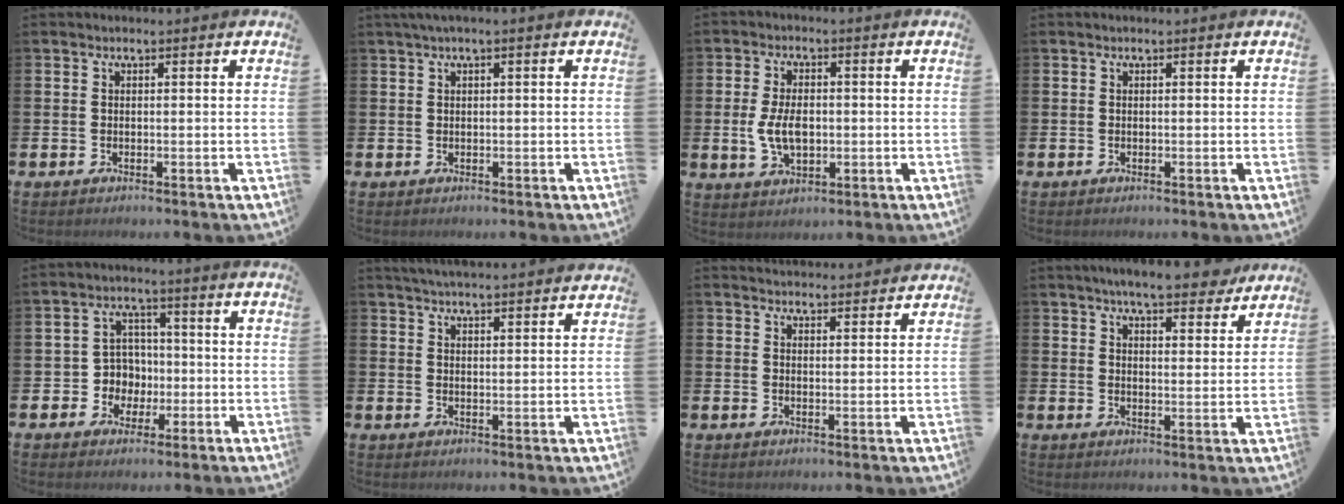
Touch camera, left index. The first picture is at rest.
{"total": 1.1, "force": [0.4, 0.0, 1.1], "torque": [-0.019, 0.002, 0.006]}
{"total": 5.5, "force": [-0.2, 3.3, 4.4], "torque": [-0.082, -0.001, -0.011]}
{"total": 0.0}
{"total": 4.9, "force": [-0.3, 4.8, 0.7], "torque": [-0.027, 0.001, -0.012]}
{"total": 4.2, "force": [4.1, -0.4, 0.2], "torque": [-0.020, -0.020, 0.076]}
{"total": 3.0, "force": [3.0, 0.3, -0.1], "torque": [-0.004, -0.017, 0.054]}
{"total": 7.2, "force": [6.8, 0.9, 2.3], "torque": [-0.040, -0.040, 0.117]}